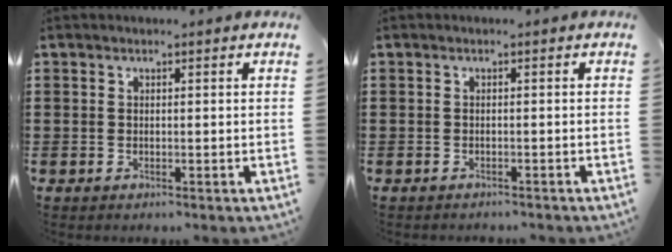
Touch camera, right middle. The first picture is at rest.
{"total": 0.6, "force": [-0.6, 0.2, -0.2], "torque": [0.001, -0.002, -0.012]}